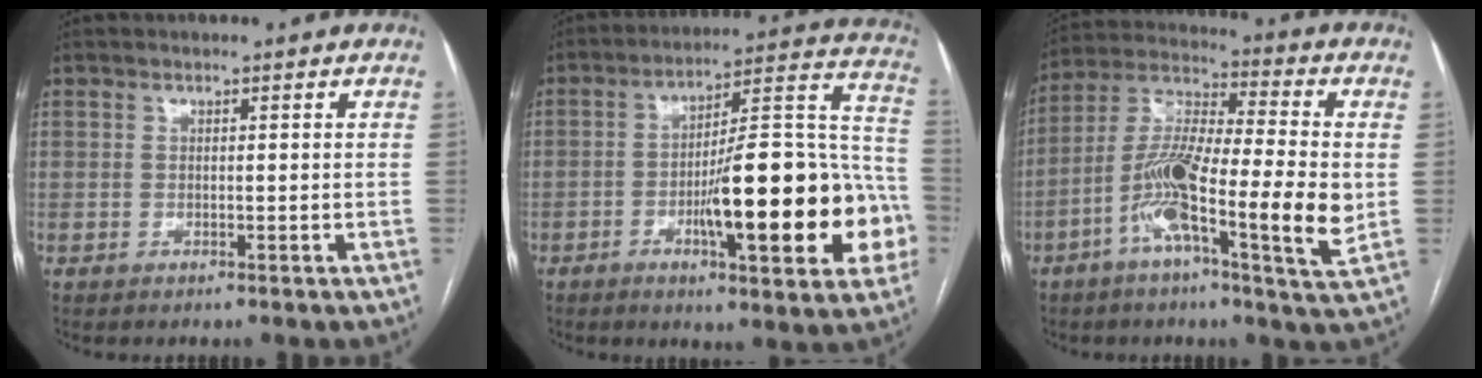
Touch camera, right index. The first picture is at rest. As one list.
[{"total": 22.8, "force": [-6.1, 4.6, 21.5], "torque": [-0.249, 0.030, -0.077]}, {"total": 16.6, "force": [-4.0, 1.9, 16.0], "torque": [-0.301, -0.001, -0.077]}]